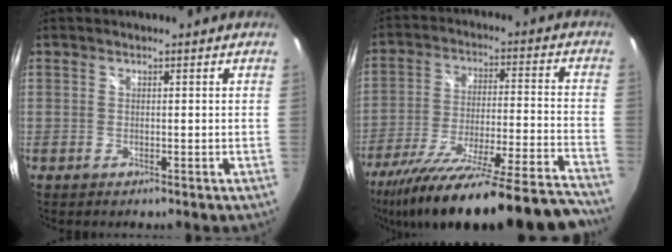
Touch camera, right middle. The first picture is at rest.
{"total": 33.4, "force": [-29.8, 1.0, 15.2], "torque": [-0.239, -0.094, -0.443]}